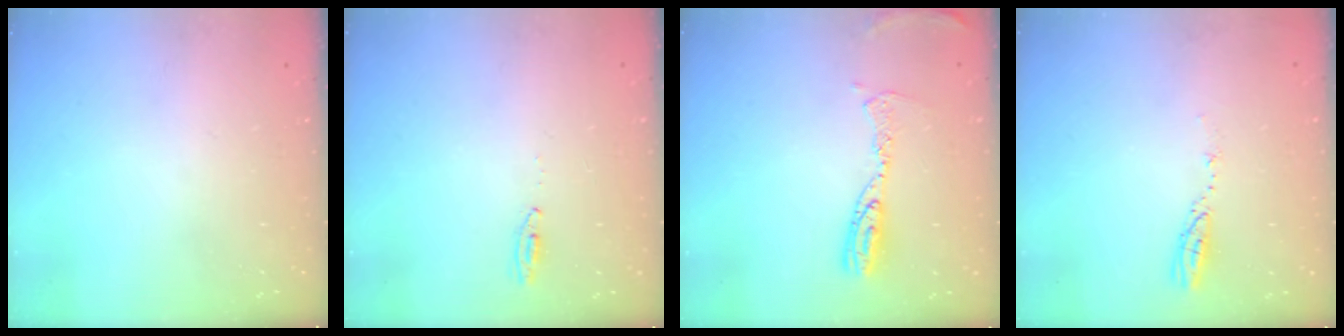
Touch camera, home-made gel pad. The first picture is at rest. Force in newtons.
{"total": 3.0, "press": 2.8, "slide": 1.2}
{"total": 9.5, "press": 9.4, "slide": 0.9}
{"total": 3.8, "press": 3.8, "slide": 0.4}